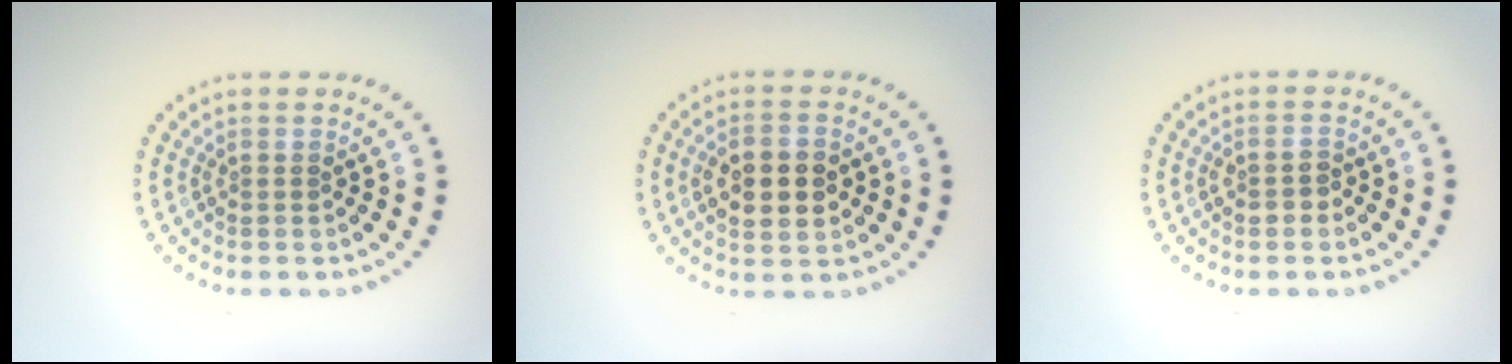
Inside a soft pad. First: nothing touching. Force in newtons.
{"total": 4.7, "press": 4.7, "slide": 0.2}
{"total": 1.4, "press": 1.4, "slide": 0.3}